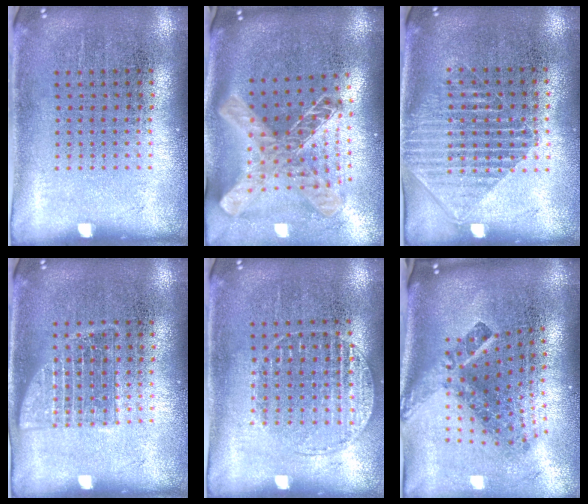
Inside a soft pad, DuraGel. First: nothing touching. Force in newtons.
{"total": 2.2, "press": 1.7, "slide": 1.4}
{"total": 1.4, "press": 1.2, "slide": 0.8}
{"total": 1.0, "press": 1.0, "slide": 0.2}
{"total": 1.2, "press": 1.1, "slide": 0.4}
{"total": 2.9, "press": 1.7, "slide": 2.3}